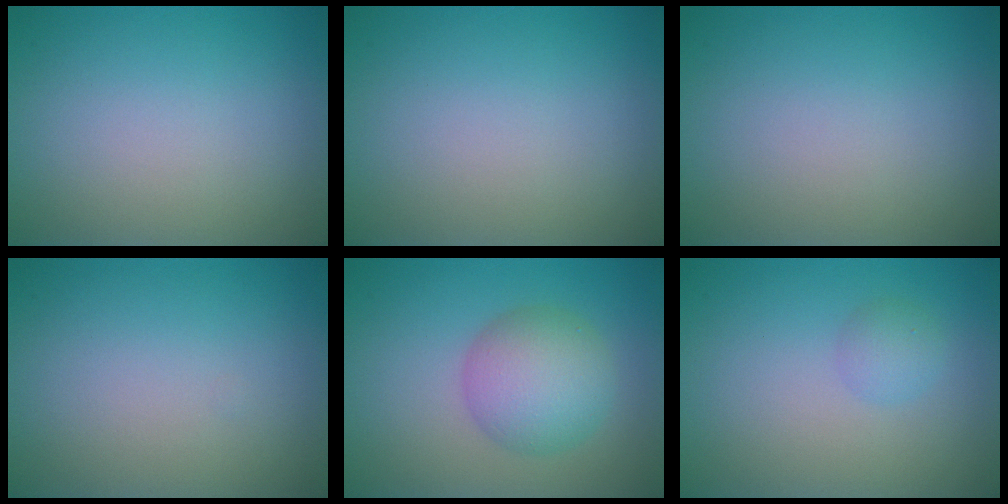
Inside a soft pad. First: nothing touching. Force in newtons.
{"total": 0.0}
{"total": 0.0}
{"total": 0.0}
{"total": 5.2, "press": 5.2, "slide": 0.3}
{"total": 1.5, "press": 1.5, "slide": 0.0}